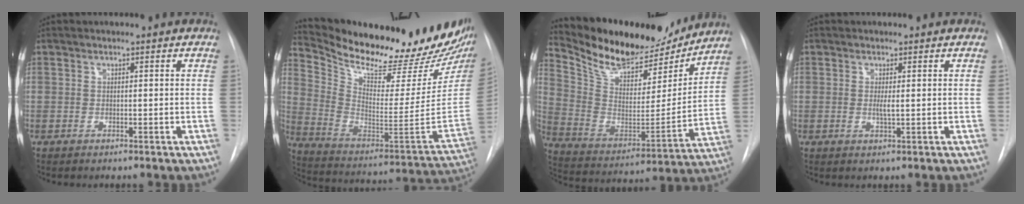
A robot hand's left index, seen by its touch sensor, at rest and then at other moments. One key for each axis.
{"total": 29.9, "fx": 25.7, "fy": 6.1, "fz": 14.1, "tx": -0.237, "ty": -0.086, "tz": 0.359}
{"total": 20.8, "fx": 18.8, "fy": 6.1, "fz": 6.6, "tx": -0.125, "ty": -0.018, "tz": 0.307}
{"total": 1.2, "fx": 0.2, "fy": 0.1, "fz": 1.2, "tx": -0.027, "ty": -0.003, "tz": 0.004}